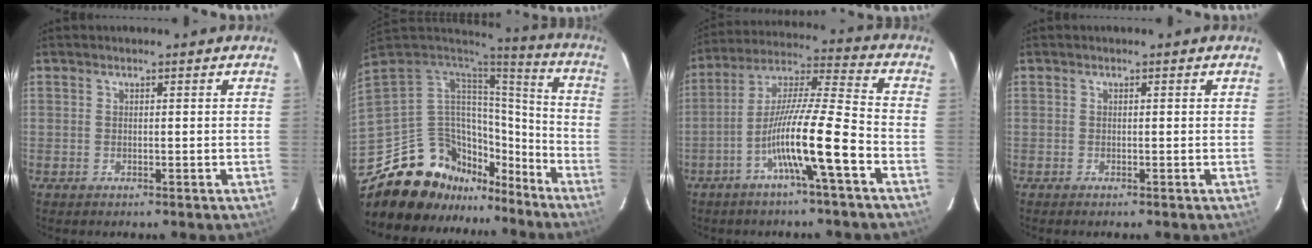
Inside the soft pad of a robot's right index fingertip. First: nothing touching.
{"total": 24.0, "force": [-19.8, 11.2, 7.6], "torque": [-0.168, 0.049, -0.306]}
{"total": 13.0, "force": [-5.5, -0.5, 11.8], "torque": [-0.219, 0.009, -0.103]}
{"total": 0.5, "force": [-0.3, 0.0, 0.5], "torque": [-0.008, 0.000, -0.006]}